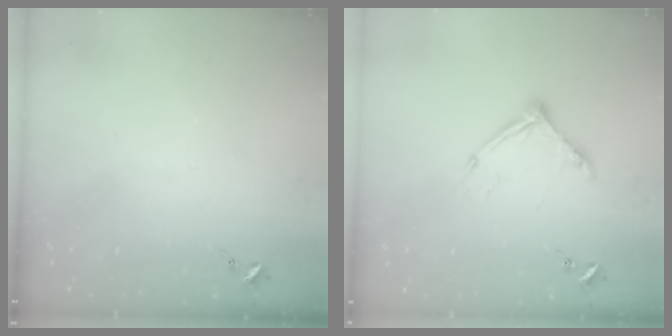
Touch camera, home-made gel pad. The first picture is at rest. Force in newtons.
{"total": 10.5, "press": 10.5, "slide": 1.0}